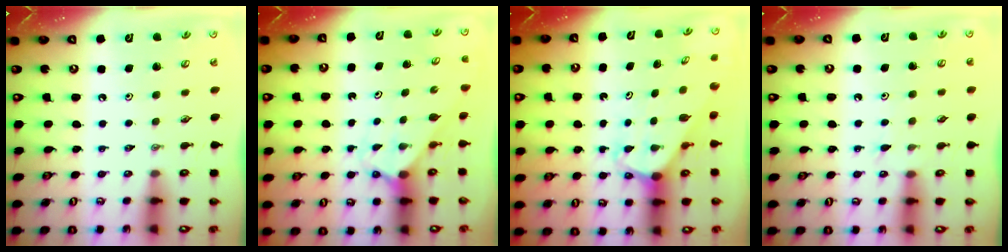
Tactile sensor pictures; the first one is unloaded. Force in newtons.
{"total": 2.4, "press": 2.4, "slide": 0.2}
{"total": 2.0, "press": 2.0, "slide": 0.1}
{"total": 5.1, "press": 5.1, "slide": 0.5}